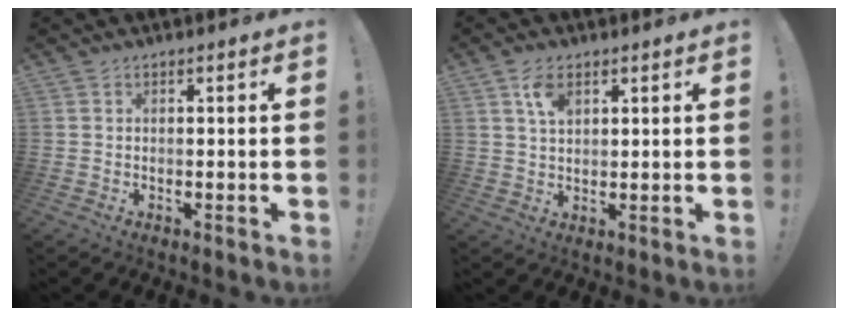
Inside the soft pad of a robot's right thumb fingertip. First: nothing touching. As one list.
[{"total": 5.7, "force": [3.0, 3.5, 3.3], "torque": [-0.040, -0.012, 0.052]}]